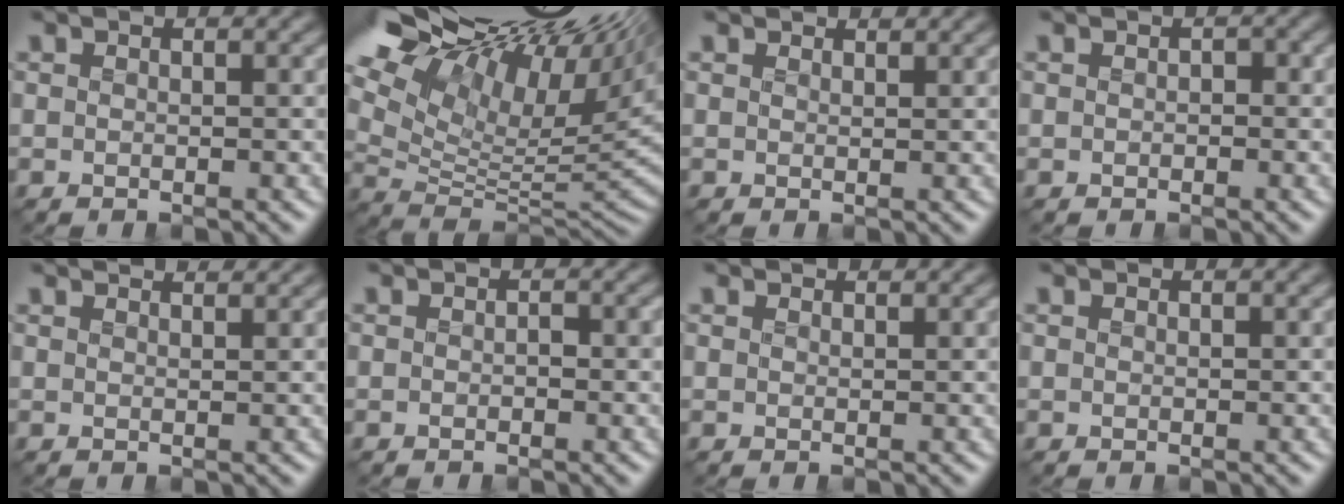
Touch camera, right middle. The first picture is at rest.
{"total": 18.8, "force": [10.7, 7.9, 13.4], "torque": [-0.241, 0.055, 0.189]}
{"total": 1.6, "force": [1.5, 0.4, 0.2], "torque": [-0.013, 0.003, 0.019]}
{"total": 0.8, "force": [-0.2, 0.8, 0.2], "torque": [-0.003, -0.003, -0.008]}
{"total": 3.0, "force": [2.7, 0.7, 1.1], "torque": [-0.011, 0.010, 0.018]}
{"total": 0.8, "force": [-0.3, 0.6, 0.5], "torque": [-0.009, -0.005, -0.007]}
{"total": 1.2, "force": [1.2, 0.3, 0.2], "torque": [-0.012, 0.001, 0.017]}
{"total": 0.5, "force": [0.5, 0.2, 0.0], "torque": [-0.004, -0.001, 0.010]}